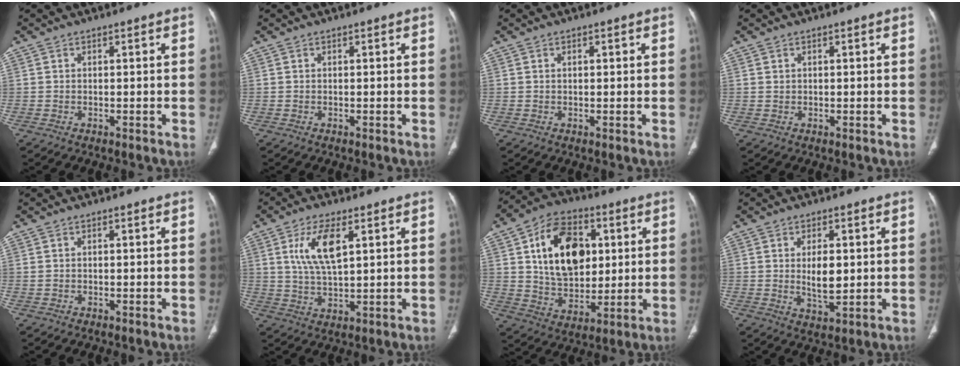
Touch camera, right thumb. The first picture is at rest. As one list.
[{"total": 0.0}, {"total": 0.6, "force": [0.2, 0.3, 0.5], "torque": [-0.009, 0.002, 0.003]}, {"total": 0.6, "force": [0.2, 0.5, 0.2], "torque": [0.004, 0.001, 0.004]}, {"total": 0.0}, {"total": 8.9, "force": [3.2, 3.6, 7.5], "torque": [-0.144, -0.011, 0.066]}, {"total": 18.4, "force": [4.5, 12.4, 12.9], "torque": [-0.172, -0.005, 0.081]}, {"total": 6.2, "force": [0.6, 2.9, 5.5], "torque": [-0.082, -0.012, 0.015]}]